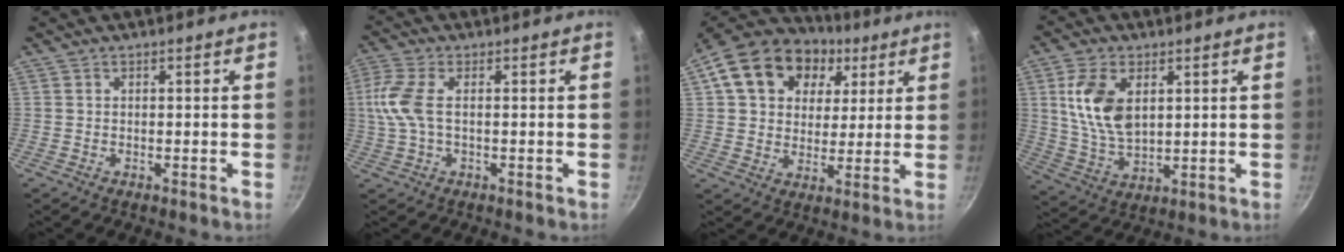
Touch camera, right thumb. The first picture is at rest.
{"total": 7.5, "force": [0.2, 3.4, 6.7], "torque": [-0.157, 0.012, -0.001]}
{"total": 20.1, "force": [7.5, 15.1, 11.0], "torque": [-0.182, 0.012, 0.117]}
{"total": 11.9, "force": [3.3, 7.0, 9.1], "torque": [-0.166, -0.021, 0.071]}